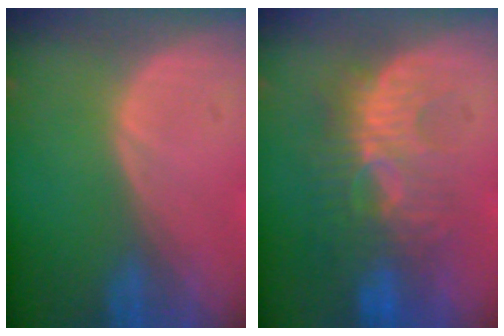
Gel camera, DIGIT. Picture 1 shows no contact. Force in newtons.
{"total": 9.4, "press": 8.8, "slide": 3.2}